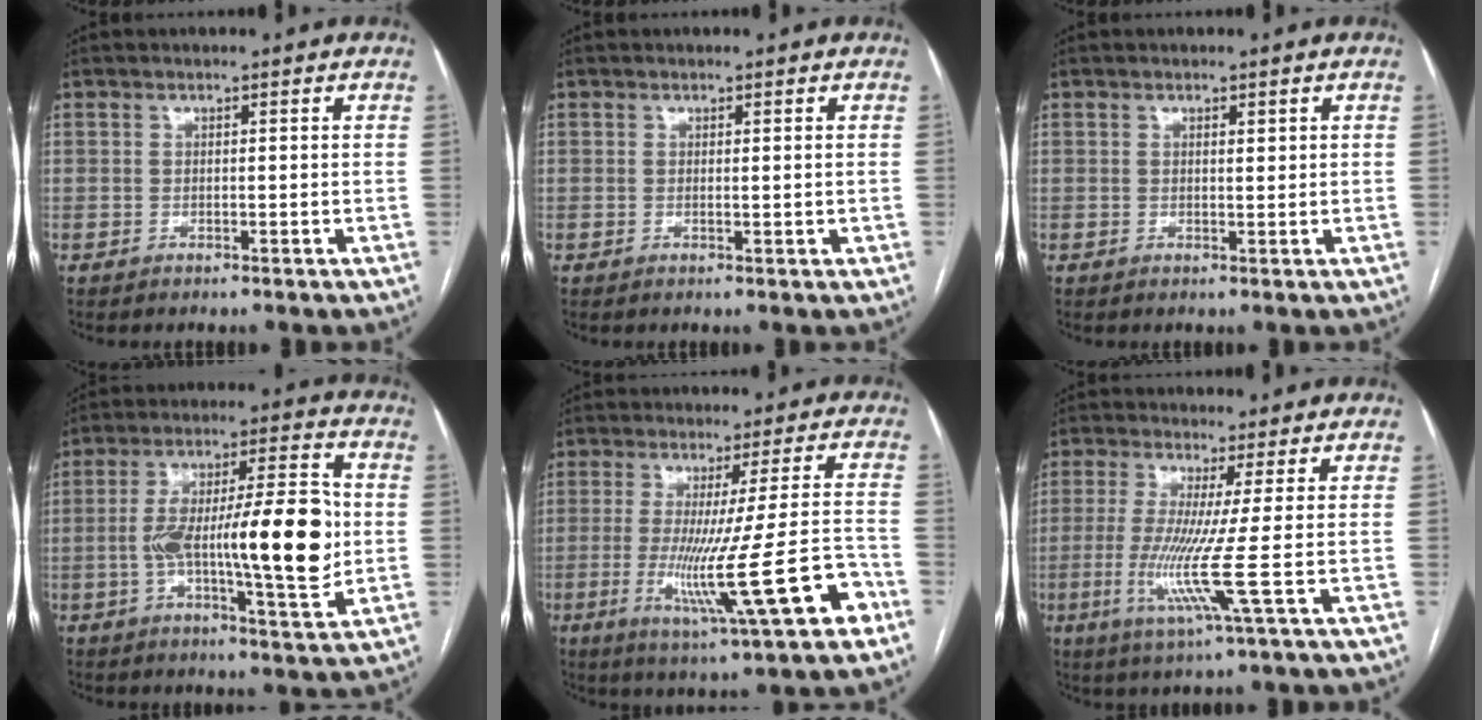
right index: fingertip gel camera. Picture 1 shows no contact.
{"total": 0.7, "force": [0.1, 0.0, 0.7], "torque": [-0.014, -0.002, 0.003]}
{"total": 1.0, "force": [0.5, 0.3, 0.8], "torque": [-0.013, -0.001, 0.006]}
{"total": 18.6, "force": [-1.2, 3.5, 18.2], "torque": [-0.302, 0.016, -0.016]}
{"total": 16.3, "force": [-5.8, -0.6, 15.2], "torque": [-0.239, -0.027, -0.081]}
{"total": 8.8, "force": [-1.6, -2.1, 8.4], "torque": [-0.174, -0.032, -0.030]}